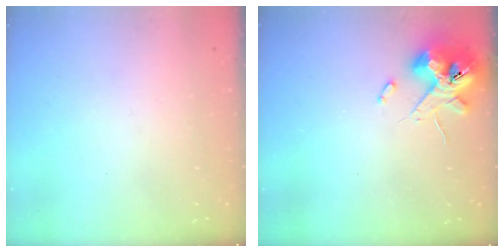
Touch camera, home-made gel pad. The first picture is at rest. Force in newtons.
{"total": 10.9, "press": 10.7, "slide": 1.8}